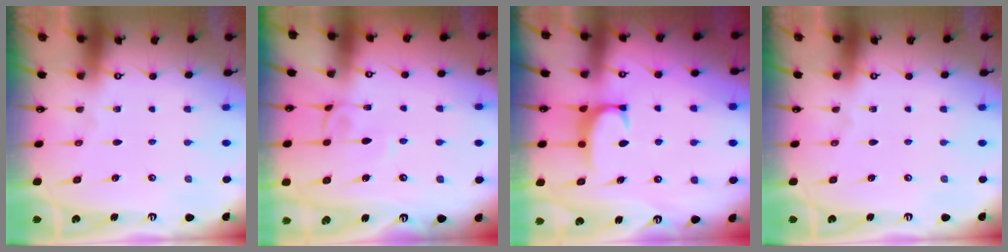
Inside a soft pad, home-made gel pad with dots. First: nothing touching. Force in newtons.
{"total": 2.8, "press": 2.8, "slide": 0.2}
{"total": 1.8, "press": 1.7, "slide": 0.5}
{"total": 0.0}